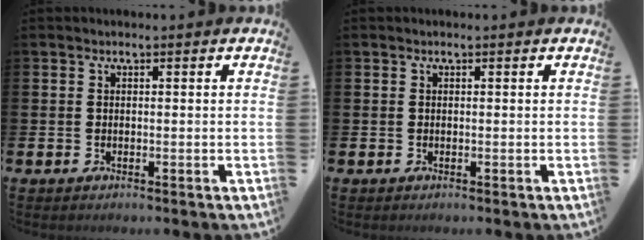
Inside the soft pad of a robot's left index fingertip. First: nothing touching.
{"total": 0.0}